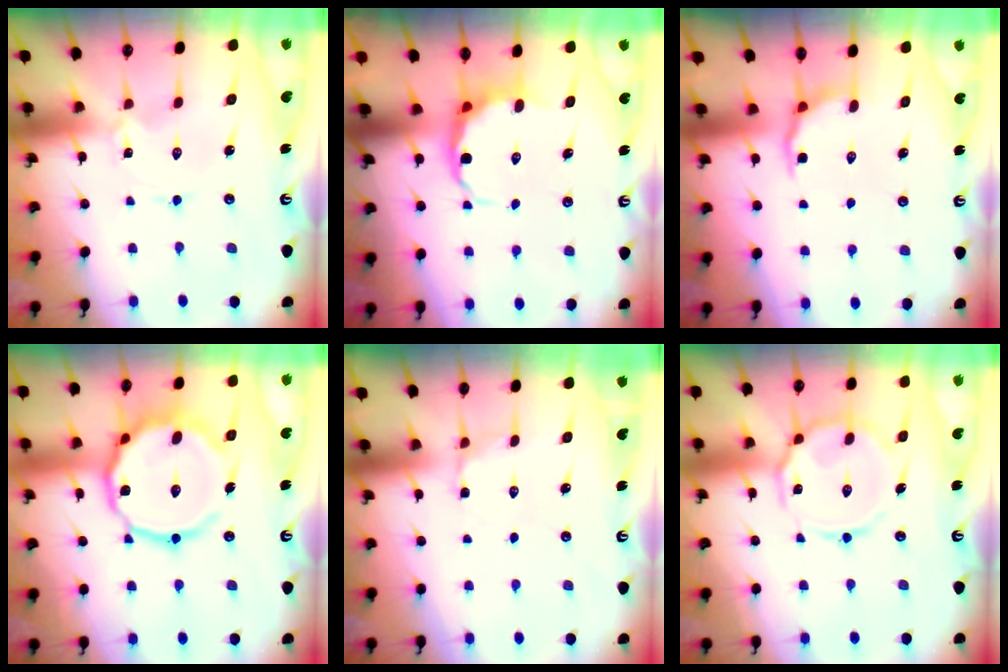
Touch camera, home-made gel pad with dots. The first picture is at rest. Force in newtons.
{"total": 7.7, "press": 7.5, "slide": 1.8}
{"total": 4.2, "press": 3.7, "slide": 1.8}
{"total": 16.8, "press": 16.8, "slide": 1.4}
{"total": 2.9, "press": 2.5, "slide": 1.5}
{"total": 13.4, "press": 13.3, "slide": 1.3}